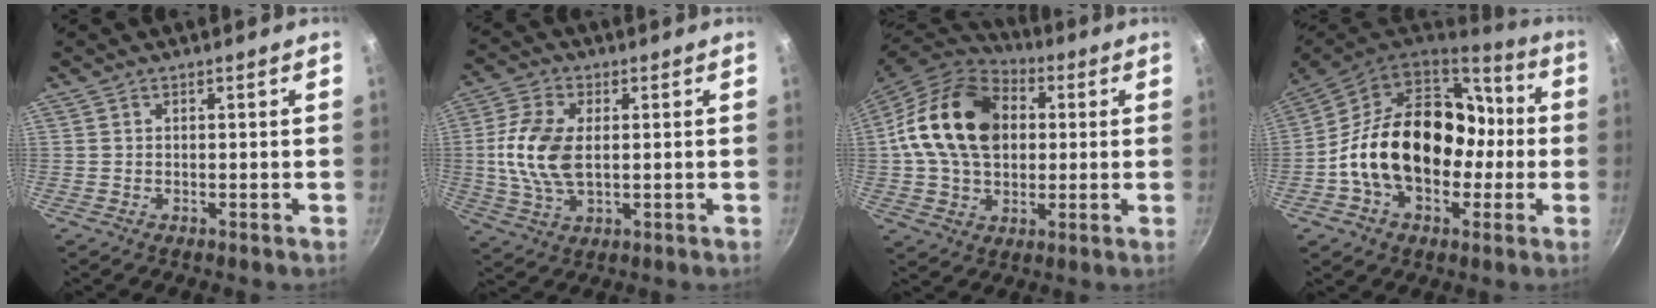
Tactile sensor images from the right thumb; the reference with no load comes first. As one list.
[{"total": 11.2, "force": [0.4, 6.4, 9.1], "torque": [-0.184, 0.008, 0.006]}, {"total": 20.1, "force": [3.0, 14.6, 13.6], "torque": [-0.219, 0.020, 0.043]}, {"total": 24.5, "force": [-1.7, 17.5, 17.1], "torque": [-0.262, 0.059, -0.026]}]